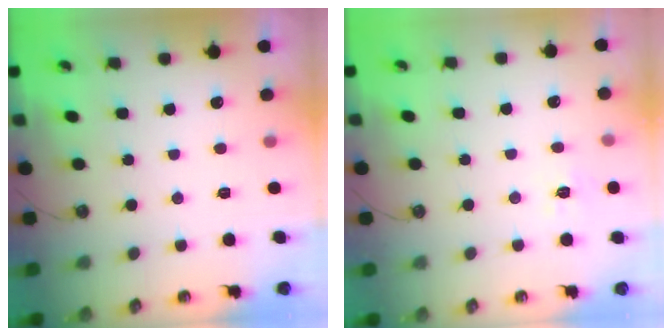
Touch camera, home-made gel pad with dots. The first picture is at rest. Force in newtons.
{"total": 5.3, "press": 5.3, "slide": 0.6}